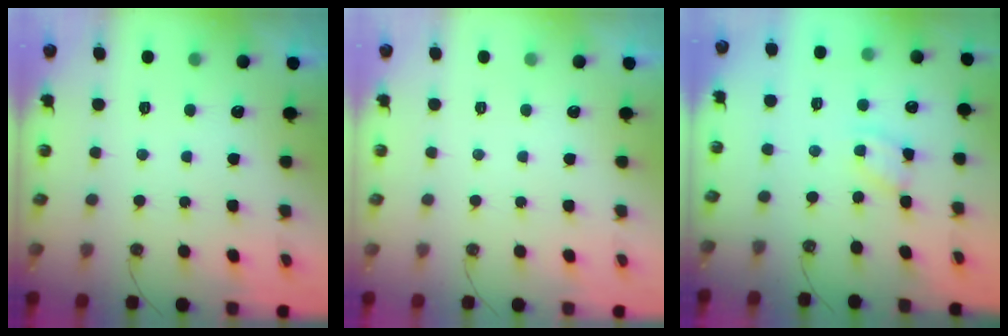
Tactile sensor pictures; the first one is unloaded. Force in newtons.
{"total": 0.0}
{"total": 3.3, "press": 3.3, "slide": 0.2}